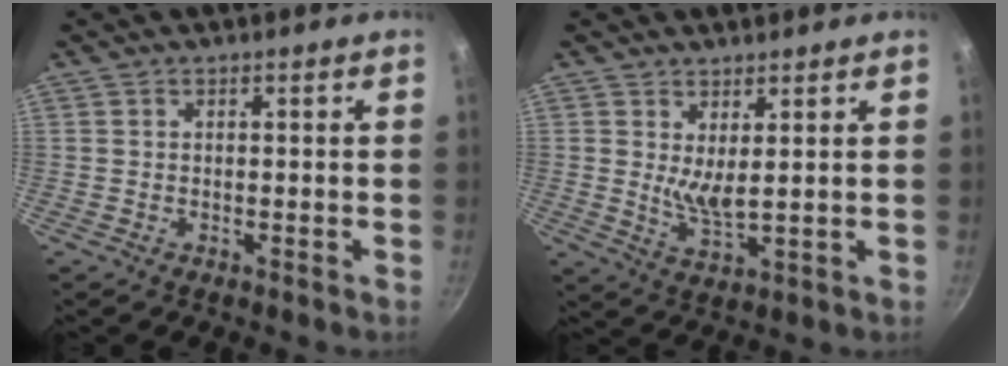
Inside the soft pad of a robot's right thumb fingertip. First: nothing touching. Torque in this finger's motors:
{"motor_torque": [0.70, 0.19, 0.58, 0.34, 0.13]}